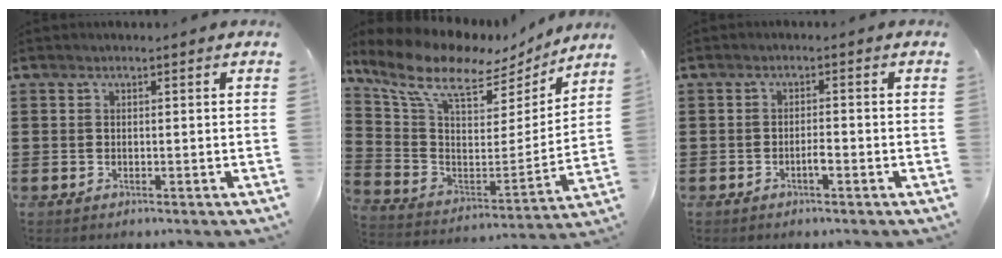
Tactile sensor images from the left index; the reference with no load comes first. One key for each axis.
{"total": 10.3, "fx": 7.6, "fy": 3.9, "fz": 5.8, "tx": -0.148, "ty": -0.042, "tz": 0.130}
{"total": 1.6, "fx": -0.8, "fy": 0.3, "fz": 1.4, "tx": -0.027, "ty": 0.001, "tz": -0.015}